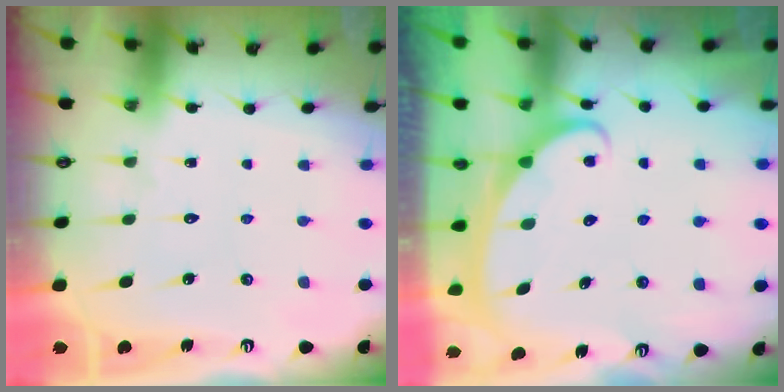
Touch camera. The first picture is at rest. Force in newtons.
{"total": 2.5, "press": 2.4, "slide": 0.3}